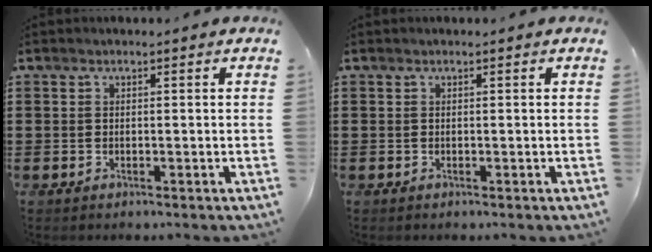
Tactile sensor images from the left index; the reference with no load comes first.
{"total": 0.0}